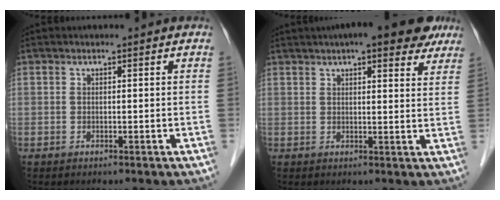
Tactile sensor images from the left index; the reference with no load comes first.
{"total": 13.0, "force": [9.8, 3.1, 7.9], "torque": [-0.108, 0.023, 0.121]}